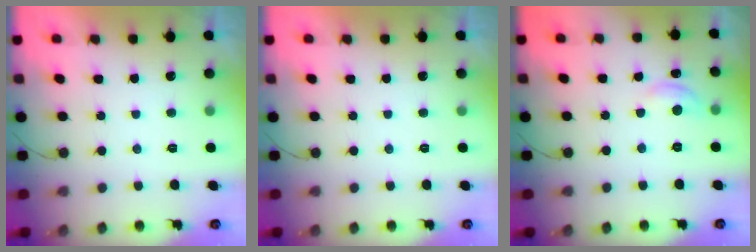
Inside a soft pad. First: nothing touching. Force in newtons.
{"total": 0.0}
{"total": 5.4, "press": 5.4, "slide": 0.5}